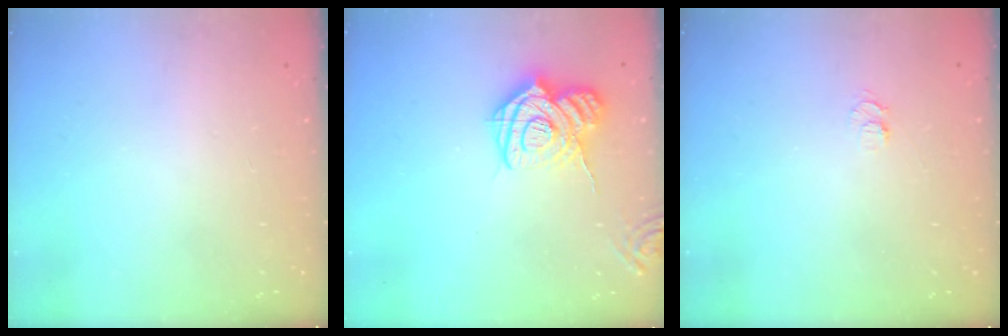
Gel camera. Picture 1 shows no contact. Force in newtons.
{"total": 14.7, "press": 14.6, "slide": 1.5}
{"total": 4.4, "press": 4.4, "slide": 0.5}